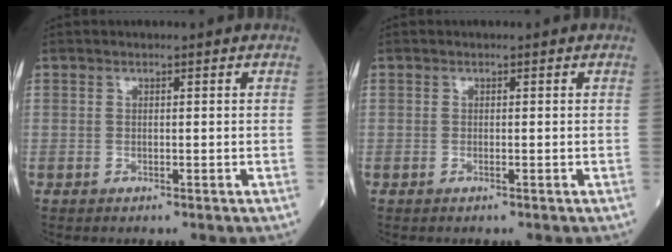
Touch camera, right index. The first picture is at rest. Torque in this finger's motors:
{"motor_torque": [0.02, -0.04, 0.04, 0.01]}